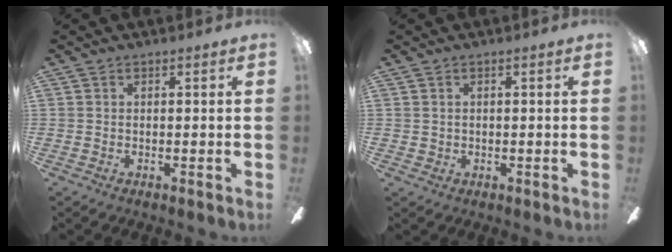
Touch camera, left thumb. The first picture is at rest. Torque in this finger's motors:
{"motor_torque": [-0.15, 0.03, 0.17, -0.34, 0.00]}